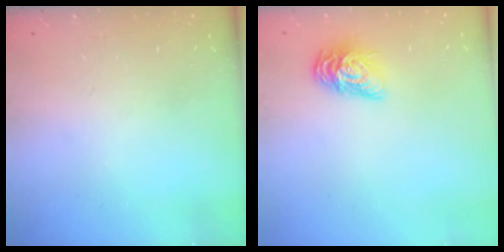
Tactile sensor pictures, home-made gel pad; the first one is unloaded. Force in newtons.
{"total": 9.9, "press": 9.9, "slide": 0.3}